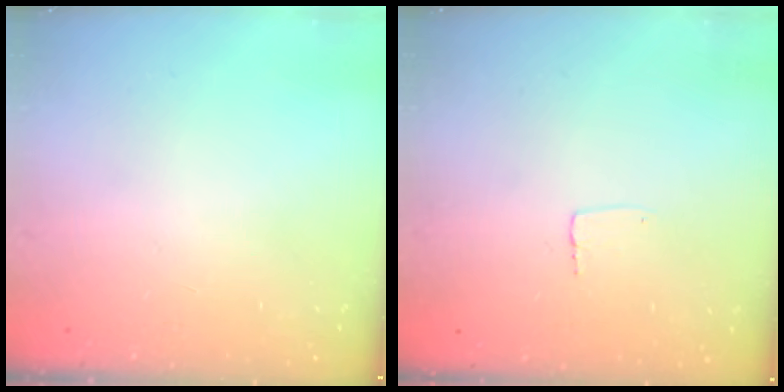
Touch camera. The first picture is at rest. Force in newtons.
{"total": 2.7, "press": 2.7, "slide": 0.1}